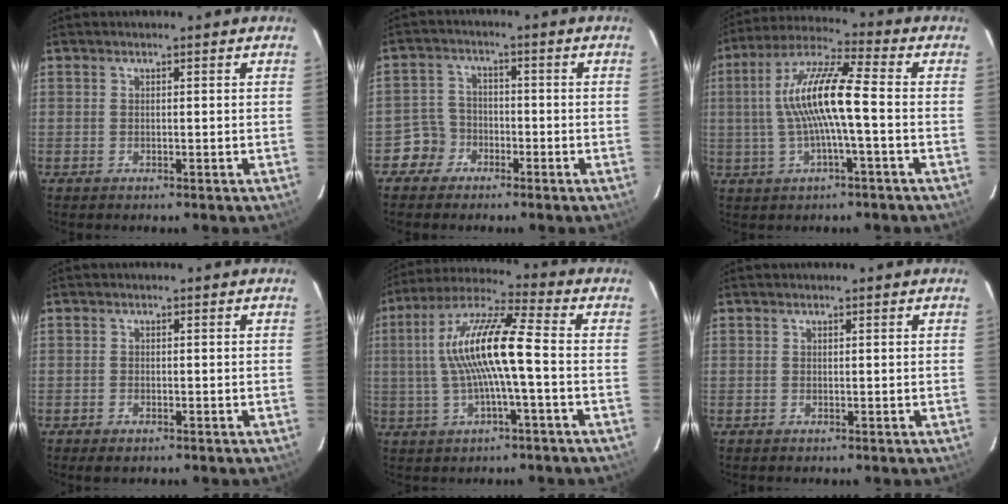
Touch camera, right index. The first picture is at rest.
{"total": 4.5, "force": [-2.8, 3.5, -0.4], "torque": [0.001, 0.020, -0.055]}
{"total": 12.0, "force": [-0.5, 1.1, 11.9], "torque": [-0.234, 0.015, -0.012]}
{"total": 1.2, "force": [-1.0, 0.4, 0.4], "torque": [-0.011, -0.005, -0.019]}
{"total": 13.7, "force": [-0.3, 1.3, 13.7], "torque": [-0.266, 0.017, -0.010]}
{"total": 0.0}